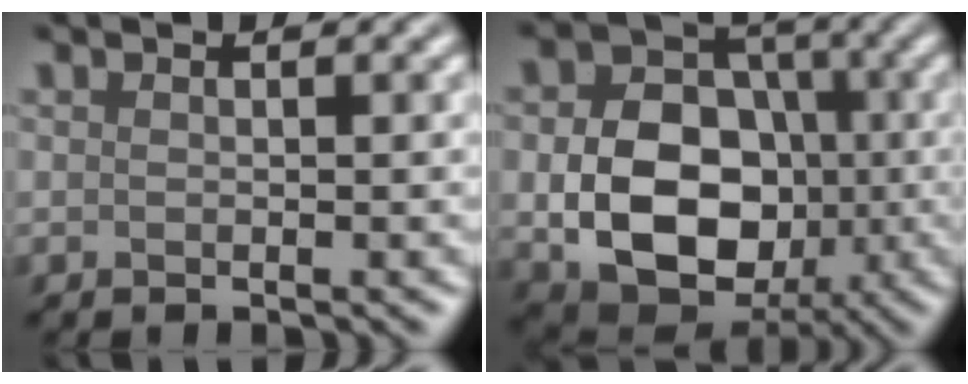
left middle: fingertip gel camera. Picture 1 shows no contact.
{"total": 10.3, "force": [-1.7, 7.8, 6.5], "torque": [-0.117, -0.010, -0.028]}